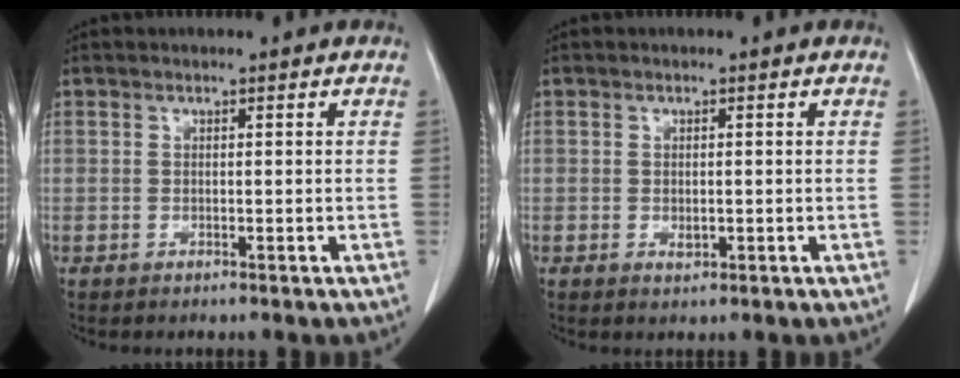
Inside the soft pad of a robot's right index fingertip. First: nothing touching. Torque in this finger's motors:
{"motor_torque": [0.07, -0.03, 0.01, 0.01]}